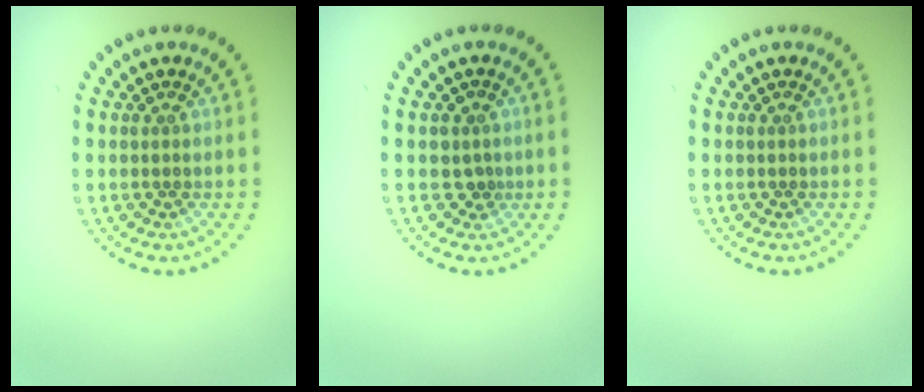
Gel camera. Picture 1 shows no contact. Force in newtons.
{"total": 1.4, "press": 1.1, "slide": 0.8}
{"total": 0.0}